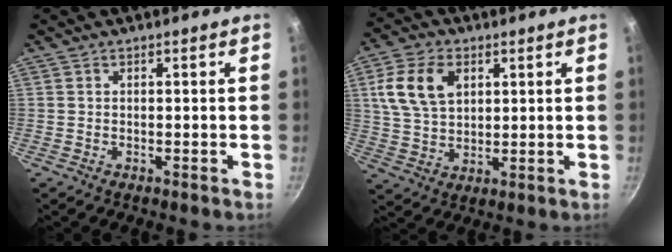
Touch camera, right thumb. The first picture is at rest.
{"total": 11.1, "force": [3.6, 7.5, 7.5], "torque": [-0.125, -0.002, 0.069]}